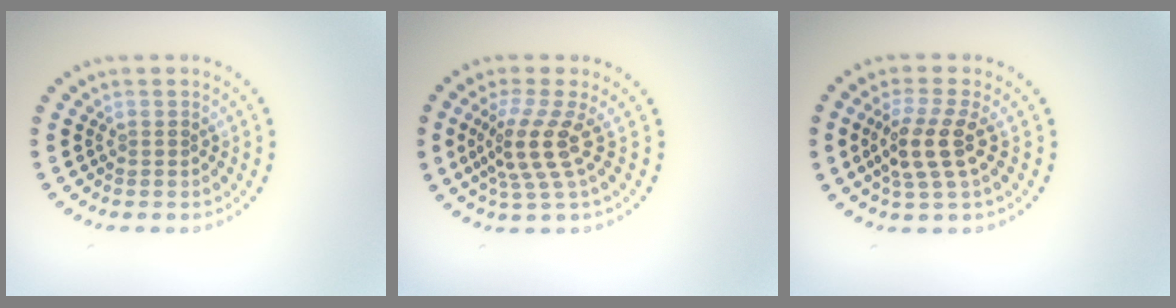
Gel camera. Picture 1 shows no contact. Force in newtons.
{"total": 3.7, "press": 2.7, "slide": 2.5}
{"total": 3.5, "press": 3.0, "slide": 1.8}